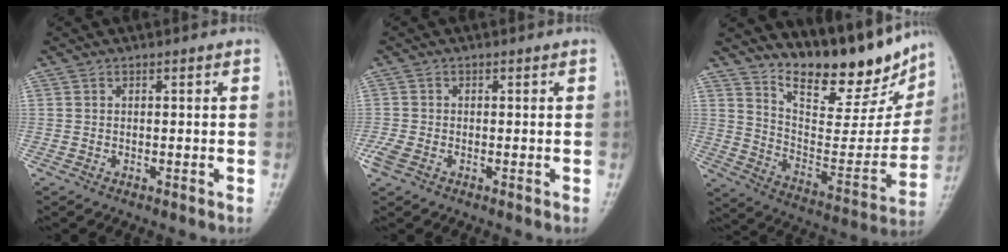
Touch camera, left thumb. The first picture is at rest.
{"total": 3.2, "force": [-1.6, 2.0, 1.9], "torque": [-0.053, -0.001, -0.032]}
{"total": 19.7, "force": [15.4, 6.8, 10.2], "torque": [-0.106, -0.091, 0.245]}